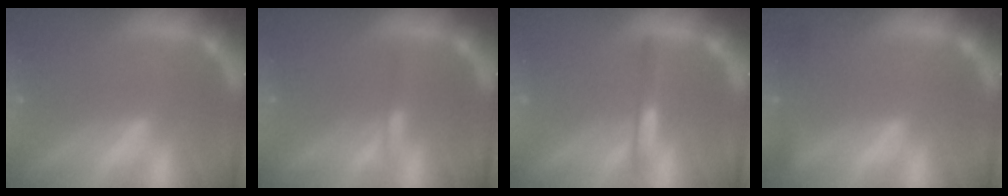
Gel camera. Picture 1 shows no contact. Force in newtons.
{"total": 0.9}
{"total": 2.0}
{"total": 2.4}